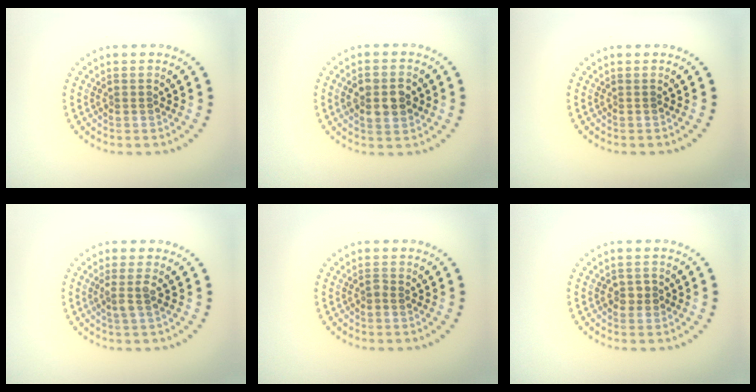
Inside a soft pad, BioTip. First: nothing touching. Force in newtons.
{"total": 3.7, "press": 3.7, "slide": 0.1}
{"total": 0.0}
{"total": 1.8, "press": 1.3, "slide": 1.2}
{"total": 0.6, "press": 0.5, "slide": 0.3}
{"total": 1.6, "press": 1.6, "slide": 0.1}